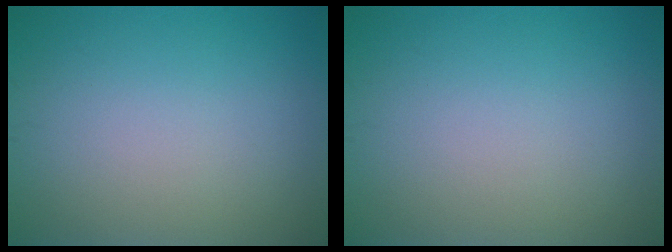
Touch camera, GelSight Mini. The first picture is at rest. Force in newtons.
{"total": 0.0}